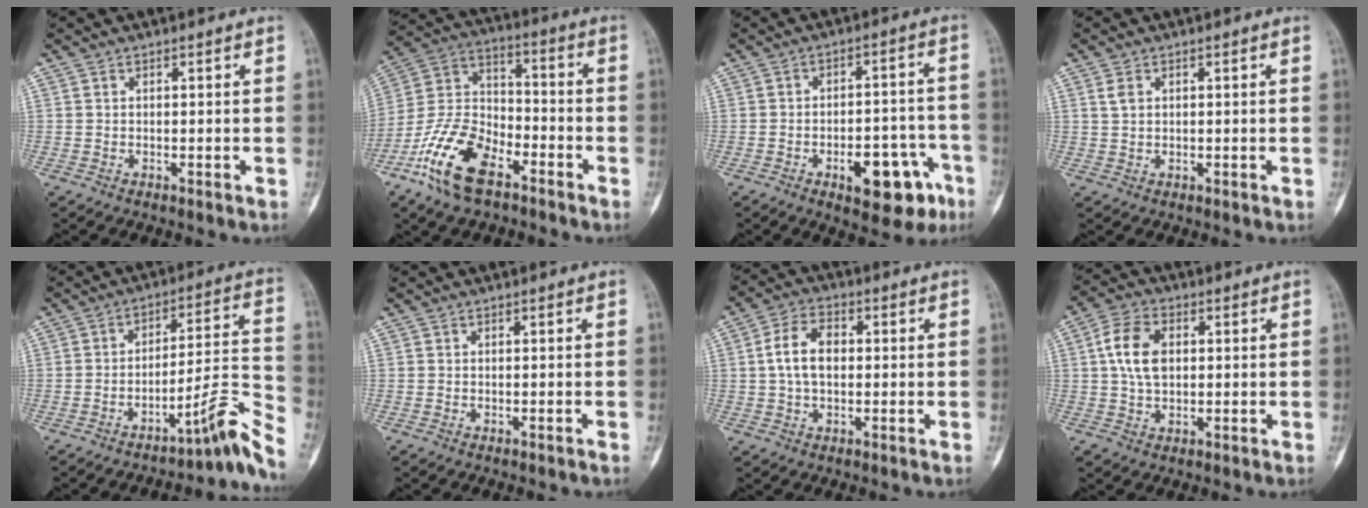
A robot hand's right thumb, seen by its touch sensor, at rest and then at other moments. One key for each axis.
{"total": 15.8, "fx": -9.2, "fy": 7.9, "fz": 10.1, "tx": -0.197, "ty": 0.052, "tz": -0.185}
{"total": 12.9, "fx": -6.1, "fy": 5.9, "fz": 9.7, "tx": -0.100, "ty": 0.044, "tz": -0.075}
{"total": 2.2, "fx": 0.9, "fy": 1.5, "fz": 1.4, "tx": -0.022, "ty": 0.002, "tz": 0.020}
{"total": 13.0, "fx": -8.8, "fy": 1.6, "fz": 9.5, "tx": -0.112, "ty": 0.103, "tz": -0.127}
{"total": 0.0}
{"total": 7.9, "fx": 0.6, "fy": 5.1, "fz": 5.9, "tx": -0.100, "ty": 0.017, "tz": 0.006}
{"total": 8.2, "fx": 1.2, "fy": 5.4, "fz": 6.1, "tx": -0.112, "ty": 0.010, "tz": 0.019}